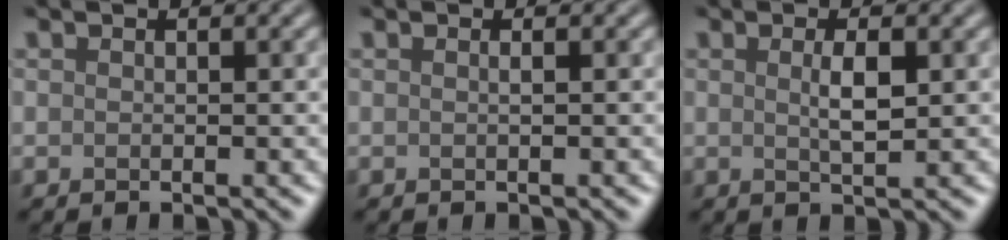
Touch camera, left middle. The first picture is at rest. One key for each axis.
{"total": 0.7, "fx": 0.1, "fy": 0.2, "fz": 0.6, "tx": -0.006, "ty": 0.003, "tz": -0.003}
{"total": 2.2, "fx": 0.4, "fy": 0.5, "fz": 2.1, "tx": -0.039, "ty": 0.001, "tz": 0.009}